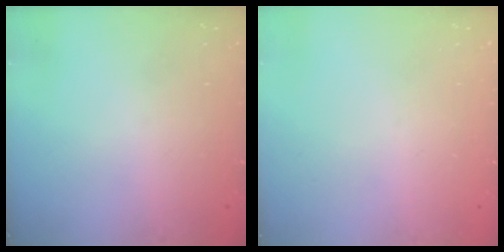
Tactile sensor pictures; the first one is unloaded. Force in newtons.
{"total": 0.0}